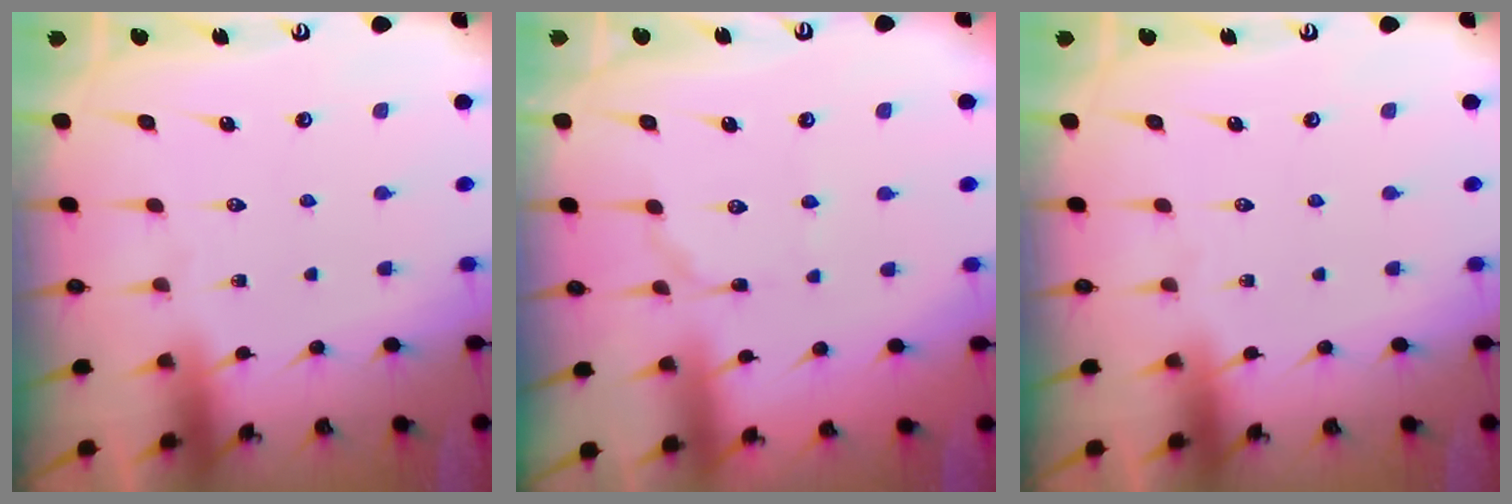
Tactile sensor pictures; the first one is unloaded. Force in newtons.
{"total": 2.6, "press": 2.6, "slide": 0.2}
{"total": 0.0}